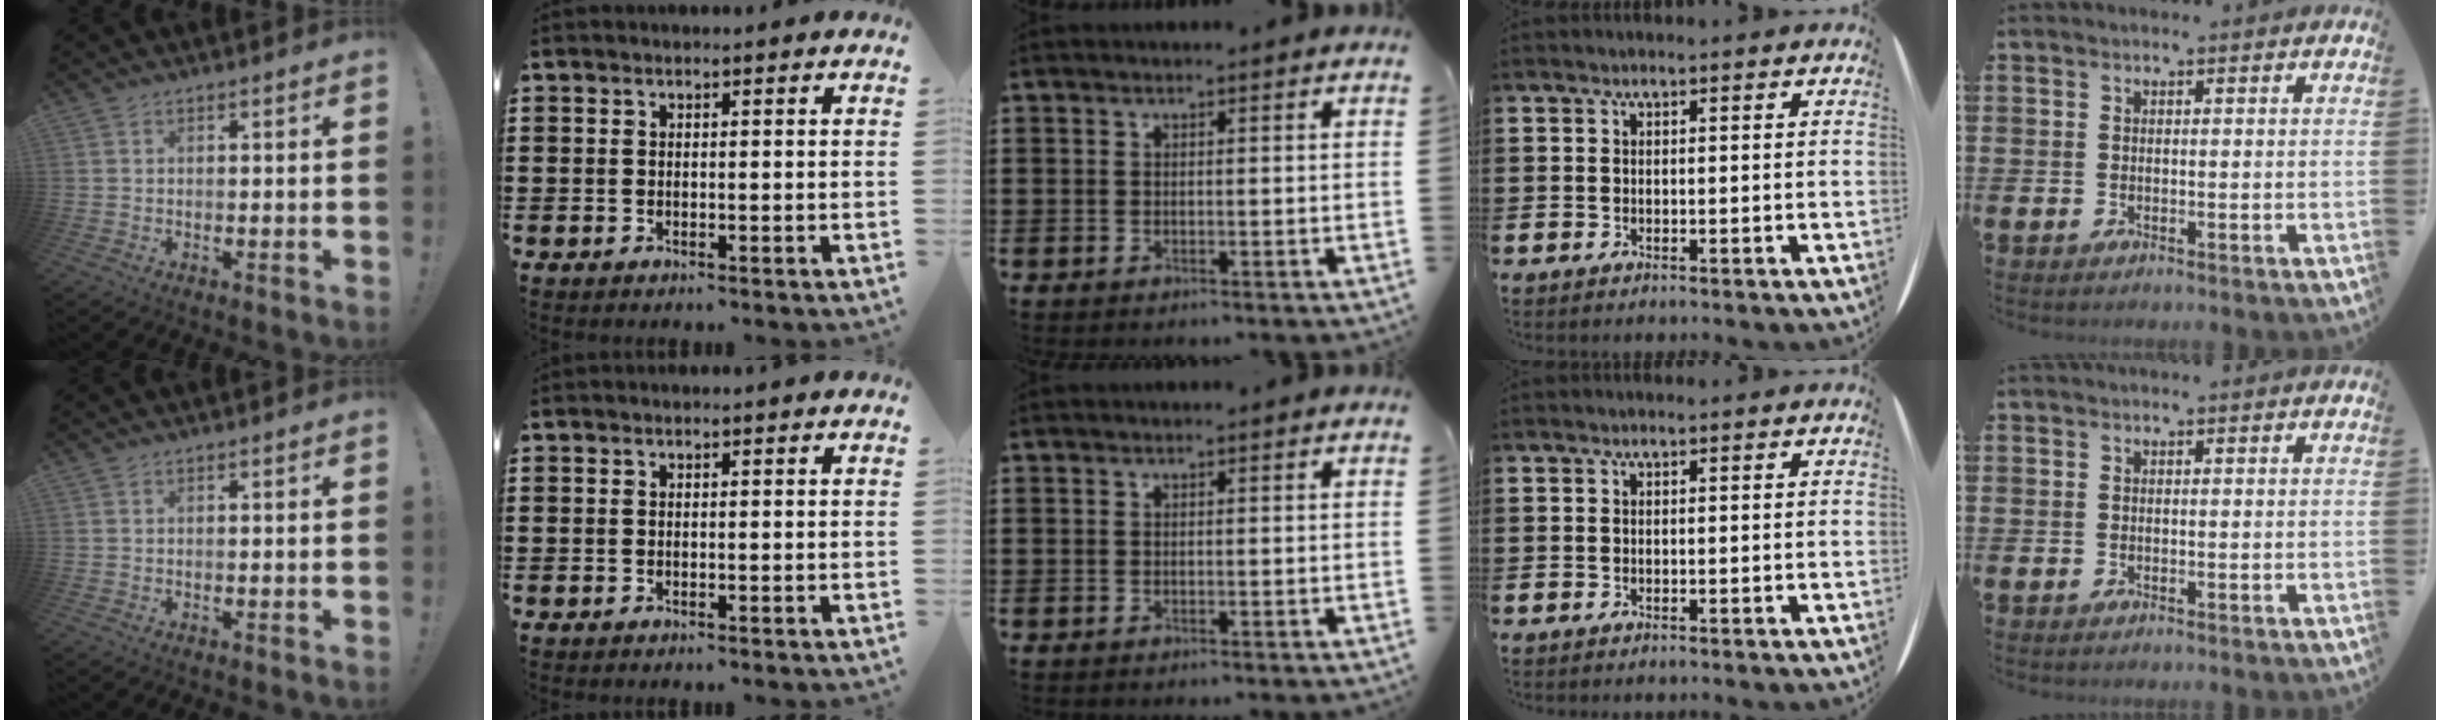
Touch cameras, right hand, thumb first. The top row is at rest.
{}